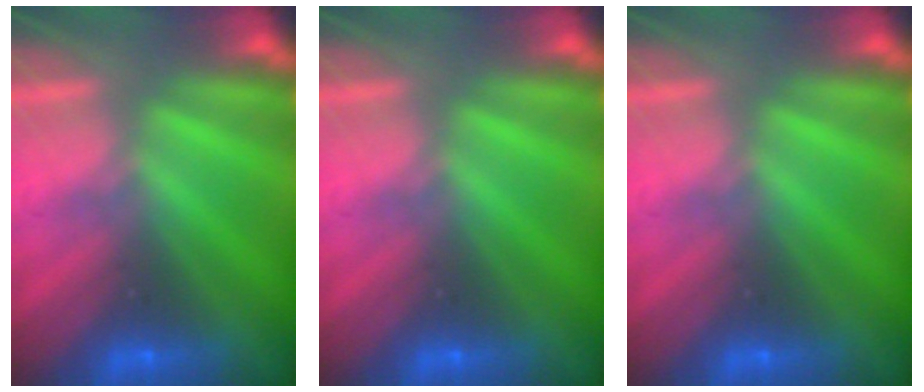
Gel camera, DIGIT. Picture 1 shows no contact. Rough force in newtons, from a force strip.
{"total": 0.0}
{"total": 0.0}